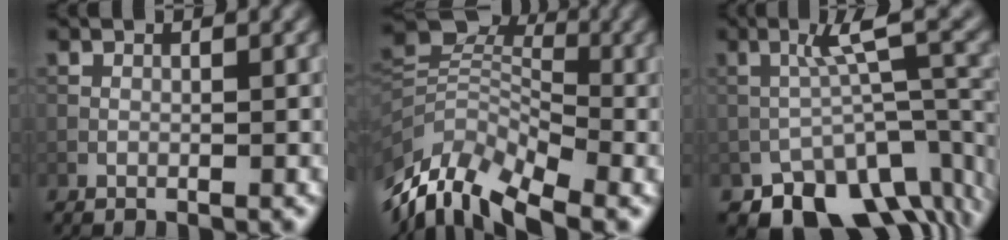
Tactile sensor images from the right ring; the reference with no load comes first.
{"total": 9.9, "force": [-5.4, 6.0, 5.9], "torque": [-0.118, 0.007, -0.108]}
{"total": 10.5, "force": [-6.2, 4.8, 7.1], "torque": [-0.094, 0.004, -0.089]}